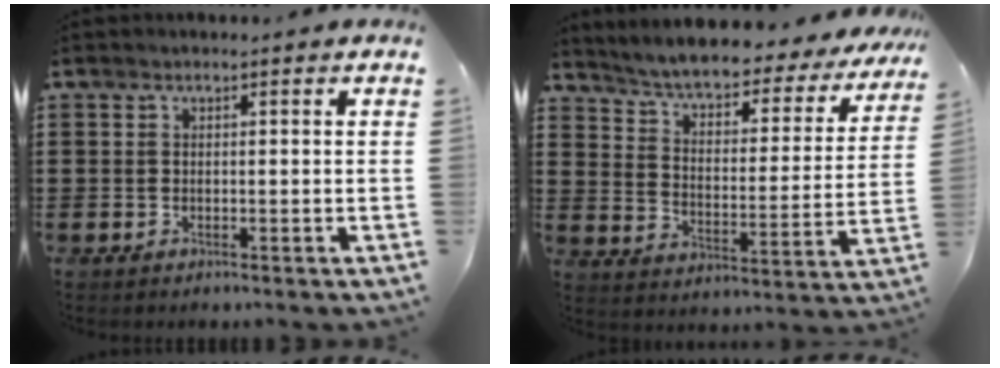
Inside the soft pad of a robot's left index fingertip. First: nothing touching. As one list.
[{"total": 4.6, "force": [4.3, 0.2, 1.7], "torque": [-0.057, -0.038, 0.063]}]